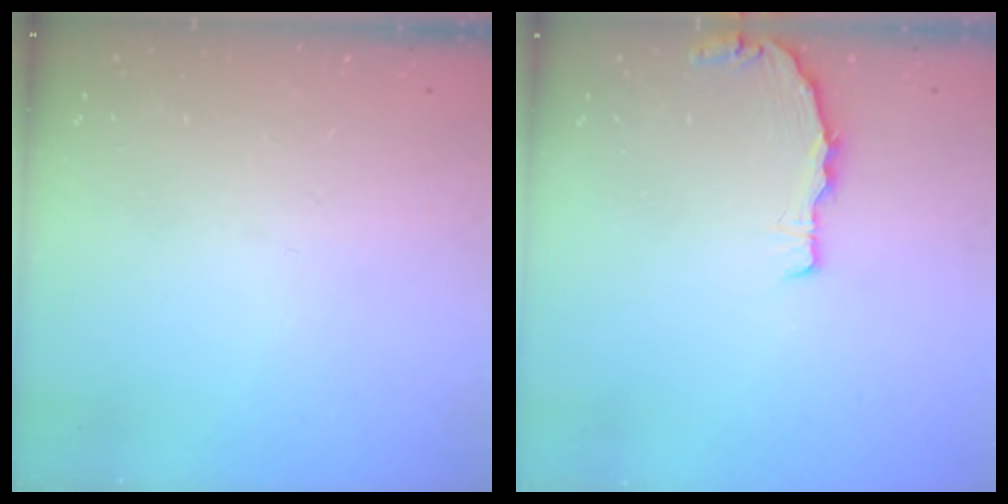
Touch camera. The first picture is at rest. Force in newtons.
{"total": 3.8, "press": 3.7, "slide": 0.3}